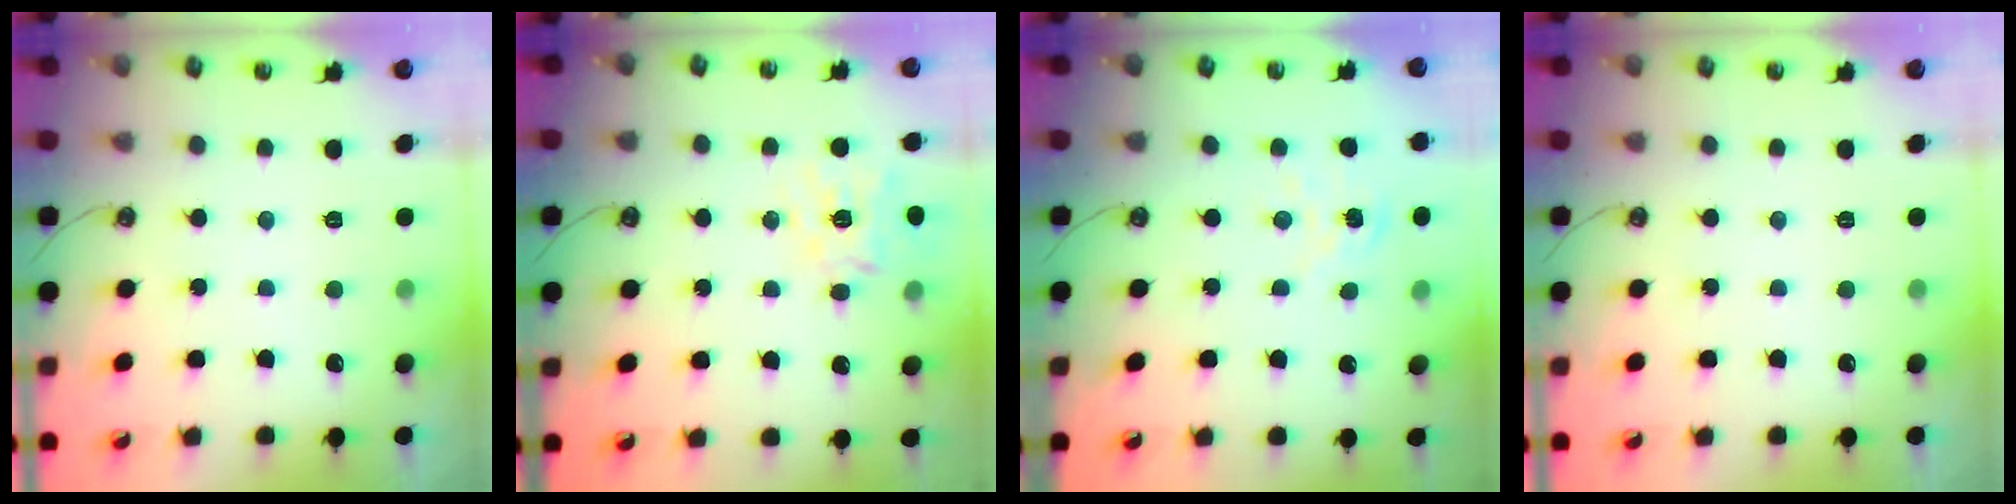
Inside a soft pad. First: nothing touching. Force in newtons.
{"total": 15.8, "press": 15.7, "slide": 1.9}
{"total": 2.9, "press": 2.9, "slide": 0.3}
{"total": 0.0}